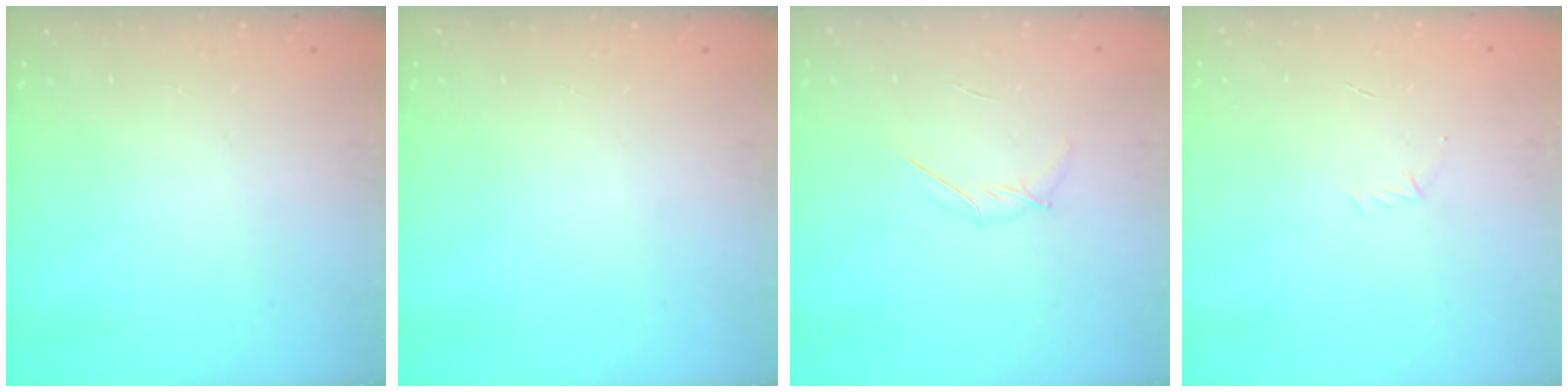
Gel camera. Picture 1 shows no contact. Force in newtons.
{"total": 0.0}
{"total": 4.1, "press": 4.0, "slide": 1.0}
{"total": 2.9, "press": 2.8, "slide": 0.7}